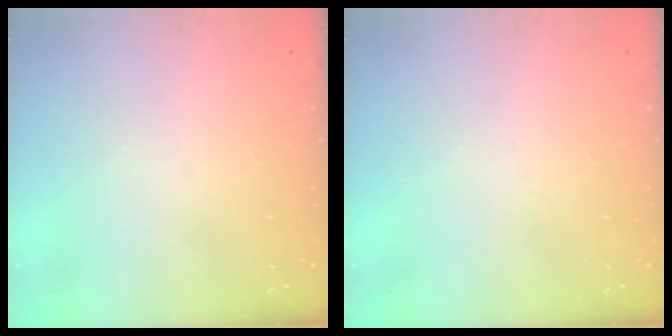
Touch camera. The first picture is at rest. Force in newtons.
{"total": 0.0}